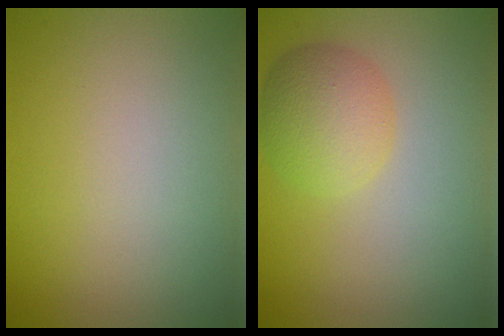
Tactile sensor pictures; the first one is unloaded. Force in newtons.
{"total": 4.0, "press": 4.0, "slide": 0.1}